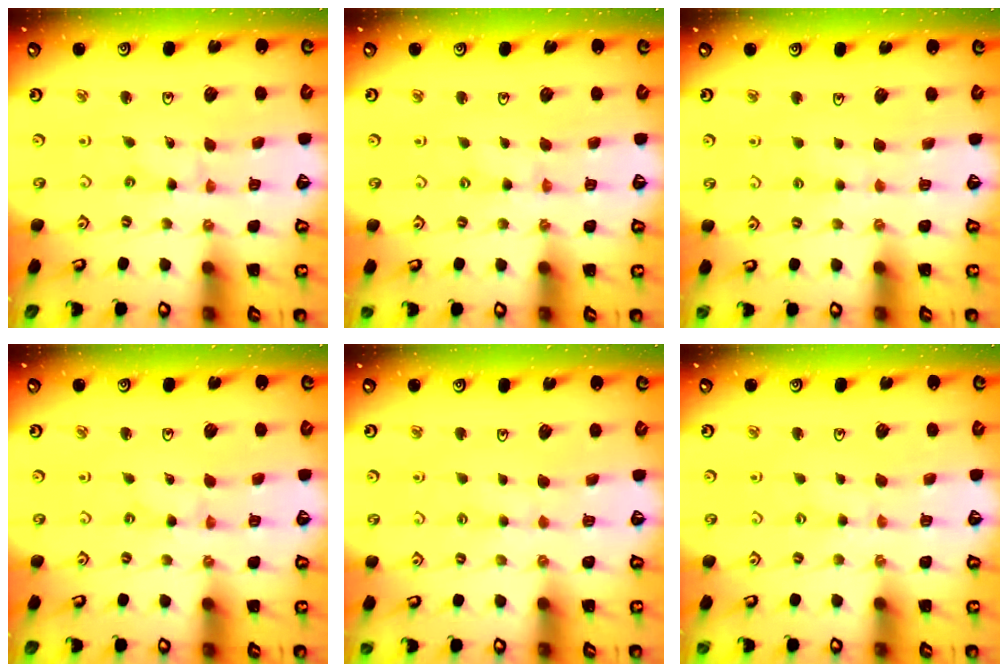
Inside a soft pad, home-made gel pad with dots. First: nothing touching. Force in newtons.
{"total": 2.1, "press": 2.1, "slide": 0.3}
{"total": 3.2, "press": 3.2, "slide": 0.5}
{"total": 0.0}
{"total": 2.4, "press": 2.4, "slide": 0.5}
{"total": 1.2, "press": 1.1, "slide": 0.2}